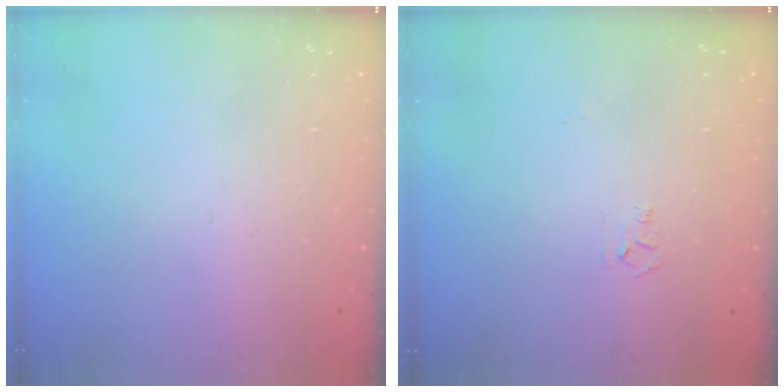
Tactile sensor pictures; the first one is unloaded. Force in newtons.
{"total": 4.8, "press": 4.8, "slide": 0.5}